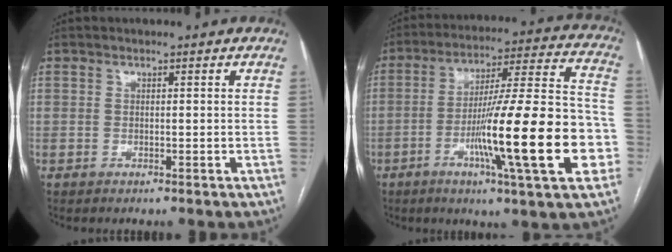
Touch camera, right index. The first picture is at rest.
{"total": 22.6, "force": [-6.7, 1.4, 21.5], "torque": [-0.299, 0.001, -0.103]}